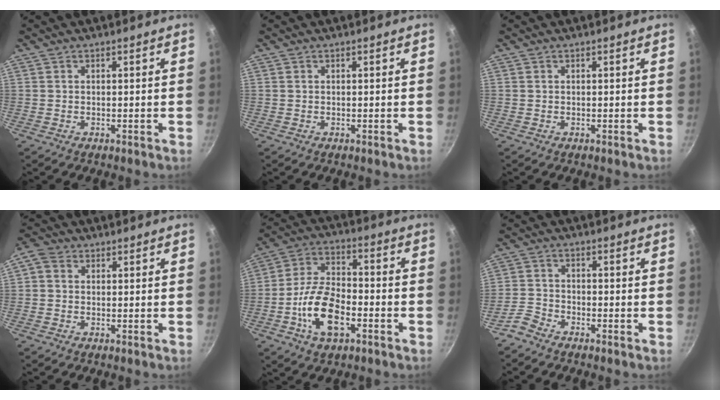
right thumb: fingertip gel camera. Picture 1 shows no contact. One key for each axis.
{"total": 0.0}
{"total": 0.0}
{"total": 3.0, "fx": 0.5, "fy": 2.5, "fz": 1.5, "tx": -0.033, "ty": 0.009, "tz": -0.002}
{"total": 13.5, "fx": -4.7, "fy": 7.2, "fz": 10.4, "tx": -0.184, "ty": 0.035, "tz": -0.094}
{"total": 3.3, "fx": -2.8, "fy": 1.3, "fz": 1.1, "tx": -0.027, "ty": 0.022, "tz": -0.067}